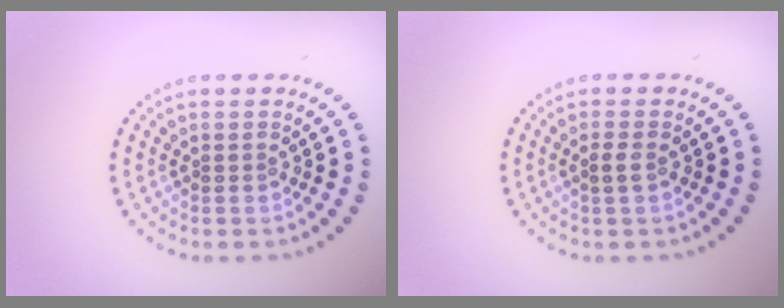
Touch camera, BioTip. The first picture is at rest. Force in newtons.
{"total": 0.8, "press": 0.8, "slide": 0.2}